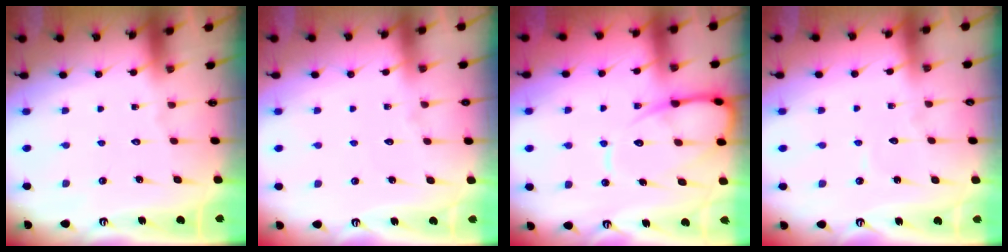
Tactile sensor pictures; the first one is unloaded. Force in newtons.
{"total": 2.8, "press": 2.8, "slide": 0.4}
{"total": 11.7, "press": 11.6, "slide": 1.4}
{"total": 3.5, "press": 3.5, "slide": 0.3}